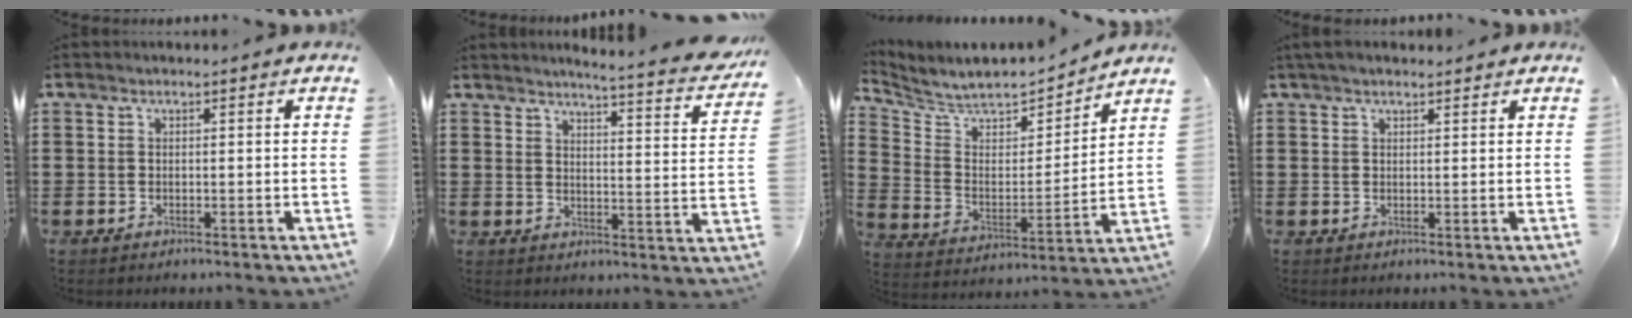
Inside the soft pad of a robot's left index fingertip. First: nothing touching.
{"total": 4.5, "force": [4.2, -0.8, 1.5], "torque": [-0.032, -0.039, 0.064]}
{"total": 5.5, "force": [5.1, 1.8, 1.1], "torque": [-0.055, -0.042, 0.083]}
{"total": 1.8, "force": [1.6, 0.8, 0.6], "torque": [-0.014, 0.006, 0.030]}